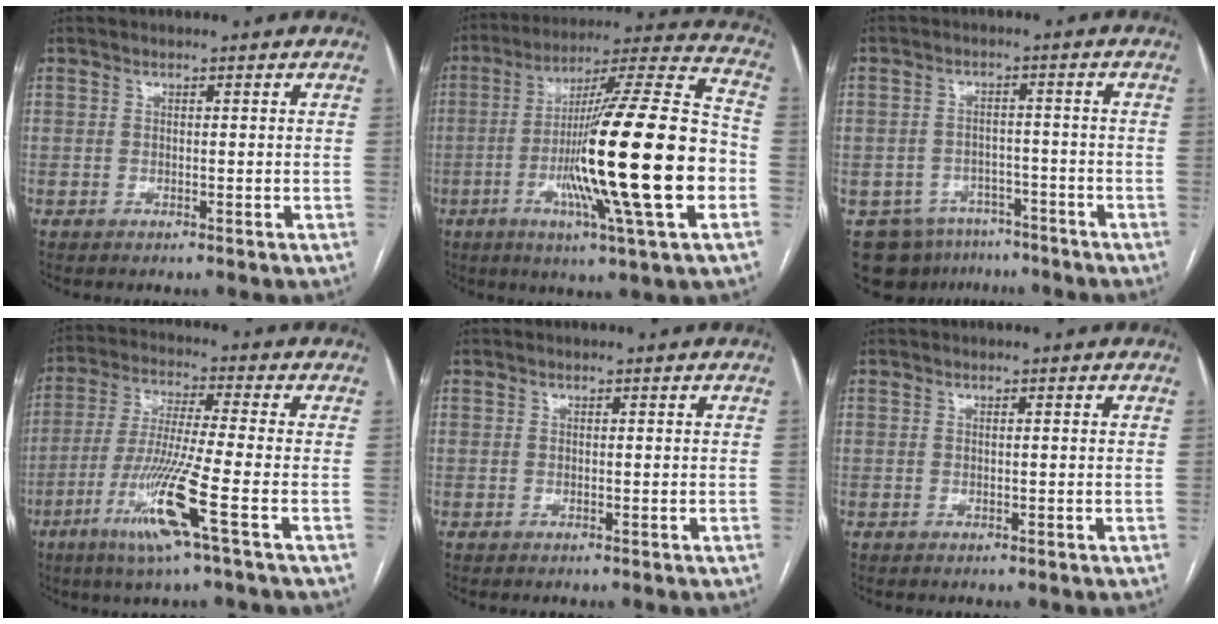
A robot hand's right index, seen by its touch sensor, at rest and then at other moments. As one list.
[{"total": 24.5, "force": [-5.3, 0.1, 23.9], "torque": [-0.382, -0.012, -0.102]}, {"total": 8.7, "force": [-6.1, 6.0, 1.5], "torque": [-0.021, 0.016, -0.083]}, {"total": 11.9, "force": [-5.1, -1.2, 10.6], "torque": [-0.216, -0.025, -0.103]}, {"total": 0.0}, {"total": 0.0}]